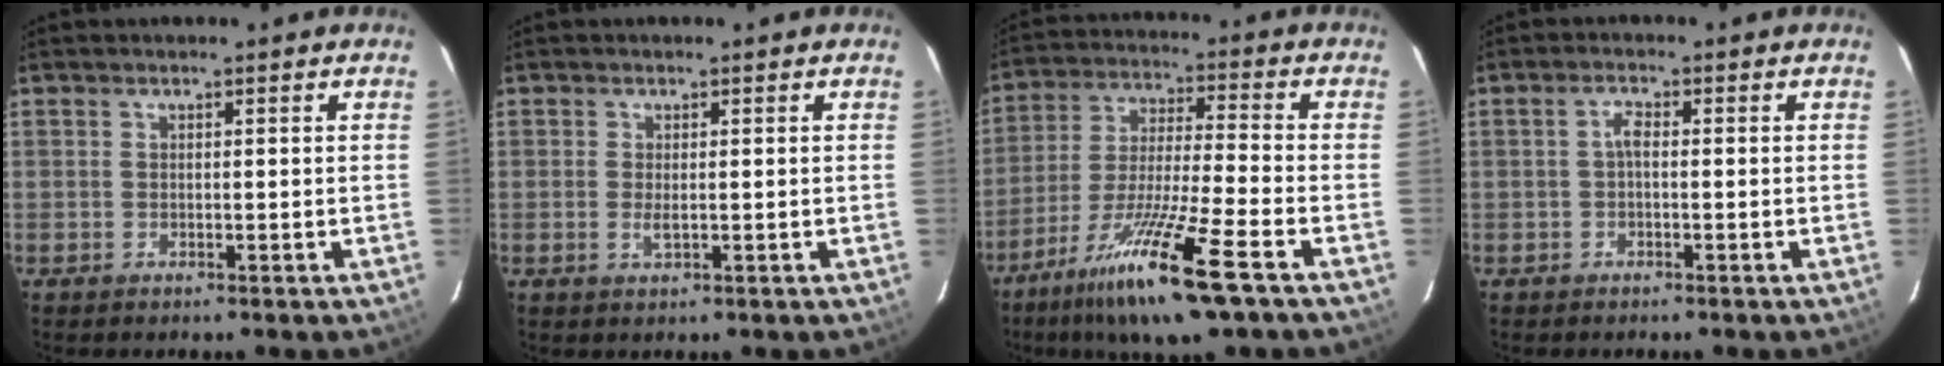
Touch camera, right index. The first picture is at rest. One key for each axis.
{"total": 1.6, "fx": -0.1, "fy": 0.6, "fz": 1.5, "tx": -0.028, "ty": -0.001, "tz": -0.001}
{"total": 16.7, "fx": -10.6, "fy": 0.9, "fz": 13.0, "tx": -0.264, "ty": -0.036, "tz": -0.189}
{"total": 1.7, "fx": -0.3, "fy": 0.6, "fz": 1.5, "tx": -0.031, "ty": 0.008, "tz": -0.007}